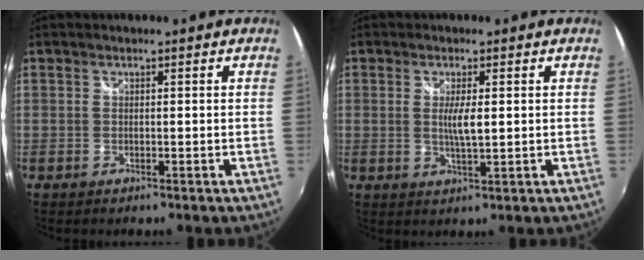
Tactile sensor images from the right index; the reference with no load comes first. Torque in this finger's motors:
{"motor_torque": [0.62, 0.15, 0.25, 0.08]}